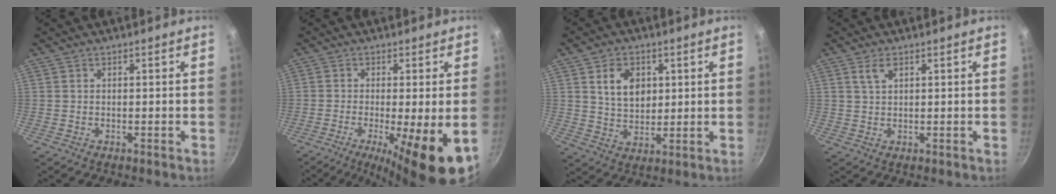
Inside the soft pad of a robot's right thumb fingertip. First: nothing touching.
{"total": 12.2, "force": [-3.8, 2.0, 11.4], "torque": [-0.189, -0.015, -0.055]}
{"total": 8.0, "force": [2.4, 5.8, 5.0], "torque": [-0.061, -0.013, 0.047]}
{"total": 2.5, "force": [1.3, 1.2, 1.8], "torque": [-0.030, -0.003, 0.026]}